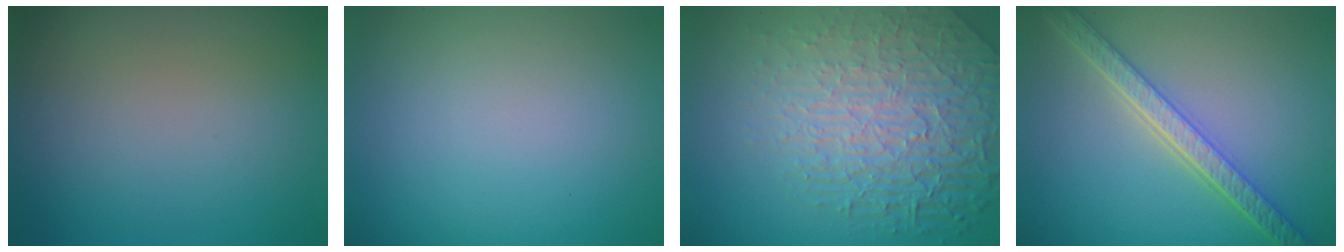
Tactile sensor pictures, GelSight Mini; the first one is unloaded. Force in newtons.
{"total": 0.0}
{"total": 8.9, "press": 6.0, "slide": 6.6}
{"total": 5.0, "press": 4.2, "slide": 2.6}